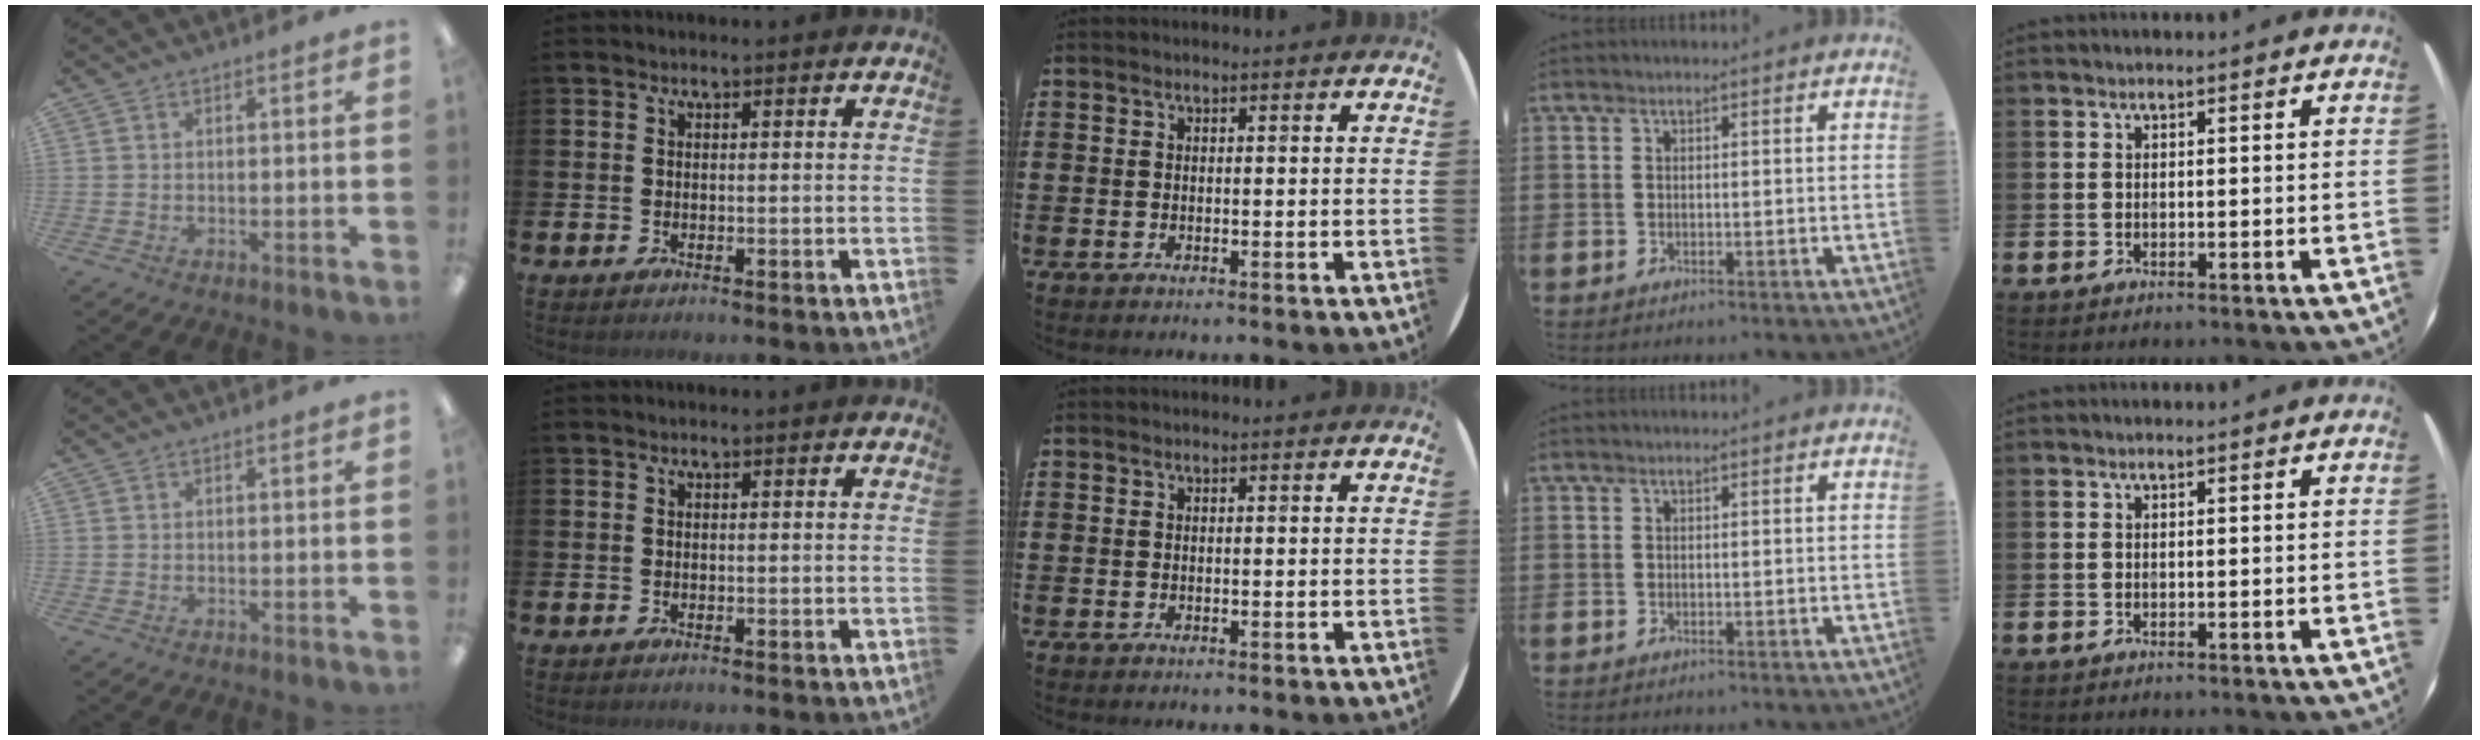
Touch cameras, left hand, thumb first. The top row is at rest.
{}